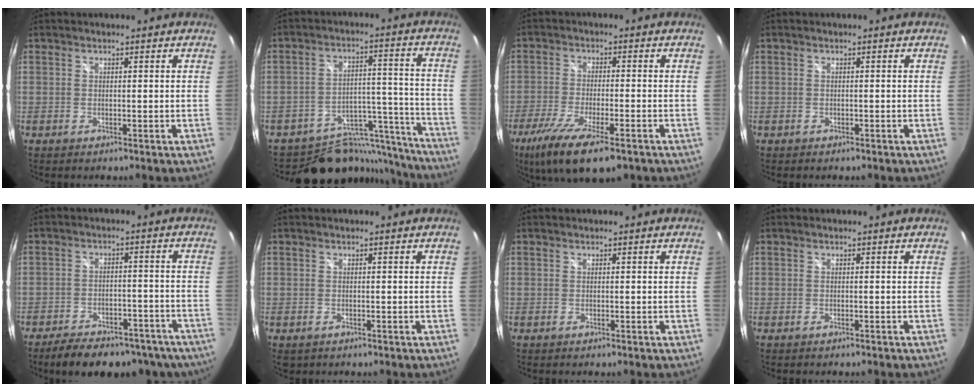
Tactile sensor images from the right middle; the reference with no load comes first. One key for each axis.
{"total": 18.2, "fx": -16.3, "fy": 7.2, "fz": 3.5, "tx": -0.051, "ty": 0.053, "tz": -0.217}
{"total": 14.4, "fx": -9.2, "fy": 4.0, "fz": 10.3, "tx": -0.217, "ty": -0.055, "tz": -0.162}
{"total": 0.6, "fx": -0.5, "fy": 0.4, "fz": 0.1, "tx": -0.005, "ty": -0.003, "tz": -0.007}
{"total": 19.3, "fx": -15.7, "fy": 7.9, "fz": 8.0, "tx": -0.152, "ty": 0.013, "tz": -0.188}
{"total": 1.0, "fx": -0.5, "fy": 0.8, "fz": 0.4, "tx": -0.009, "ty": -0.004, "tz": -0.006}
{"total": 0.0}
{"total": 0.6, "fx": -0.5, "fy": 0.2, "fz": 0.1, "tx": -0.002, "ty": -0.003, "tz": -0.008}